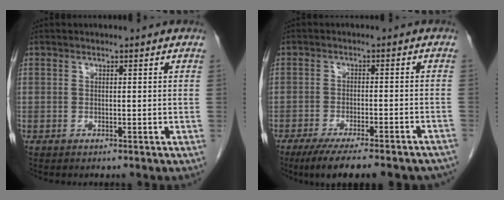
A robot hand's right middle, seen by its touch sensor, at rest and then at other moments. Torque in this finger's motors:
{"motor_torque": [1.09, -1.05, 0.19, 0.09]}